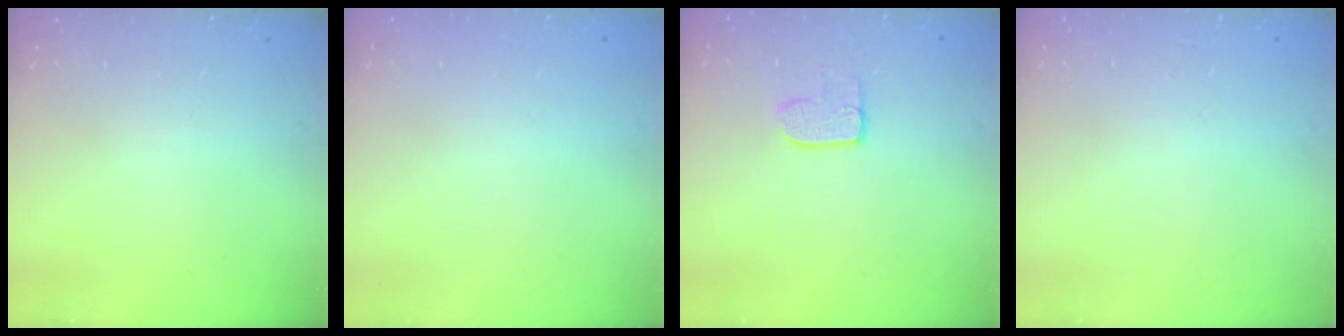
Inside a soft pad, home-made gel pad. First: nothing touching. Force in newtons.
{"total": 0.0}
{"total": 6.9, "press": 6.9, "slide": 0.2}
{"total": 0.0}